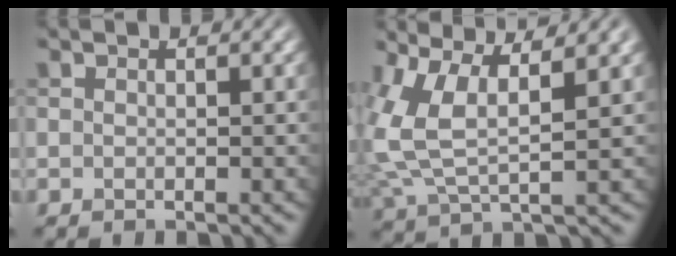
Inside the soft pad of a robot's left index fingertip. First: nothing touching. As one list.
[{"total": 8.4, "force": [2.6, 3.7, 7.1], "torque": [-0.170, 0.000, 0.049]}]